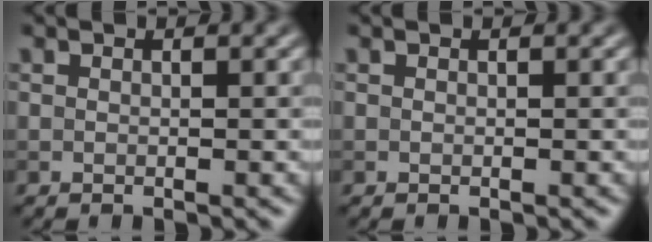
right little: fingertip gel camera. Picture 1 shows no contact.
{"total": 0.0}